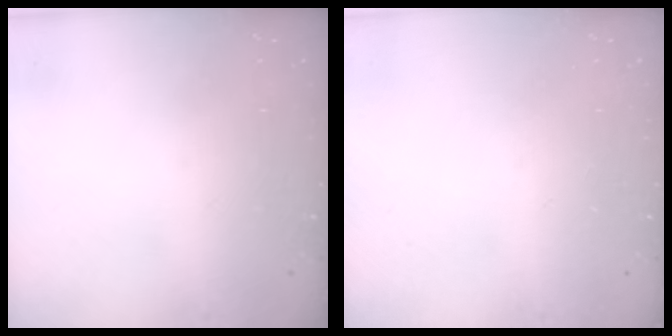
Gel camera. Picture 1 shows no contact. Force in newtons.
{"total": 0.0}